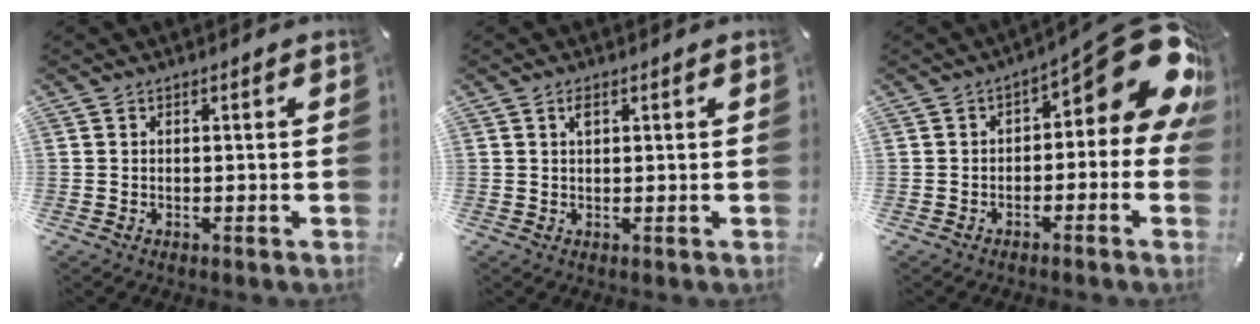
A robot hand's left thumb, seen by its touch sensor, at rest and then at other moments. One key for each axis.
{"total": 1.4, "fx": 0.6, "fy": 0.6, "fz": 1.2, "tx": -0.024, "ty": 0.004, "tz": 0.010}
{"total": 15.9, "fx": 6.0, "fy": 6.7, "fz": 13.1, "tx": -0.153, "ty": -0.053, "tz": 0.098}